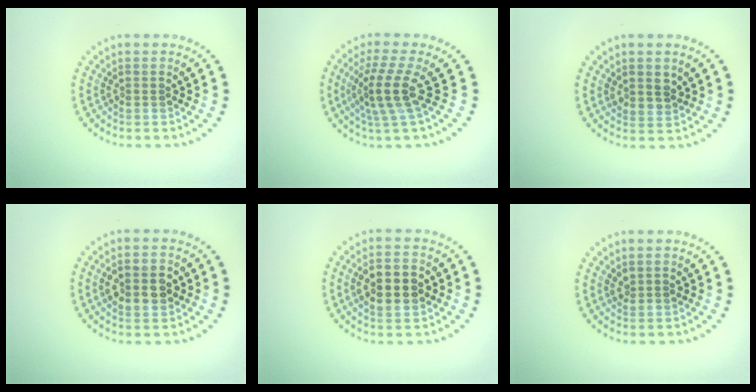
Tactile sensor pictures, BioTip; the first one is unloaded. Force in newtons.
{"total": 3.6, "press": 2.6, "slide": 2.5}
{"total": 1.9, "press": 1.7, "slide": 0.7}
{"total": 3.7, "press": 3.7, "slide": 0.2}
{"total": 4.7, "press": 4.7, "slide": 0.2}
{"total": 0.9, "press": 0.9, "slide": 0.3}